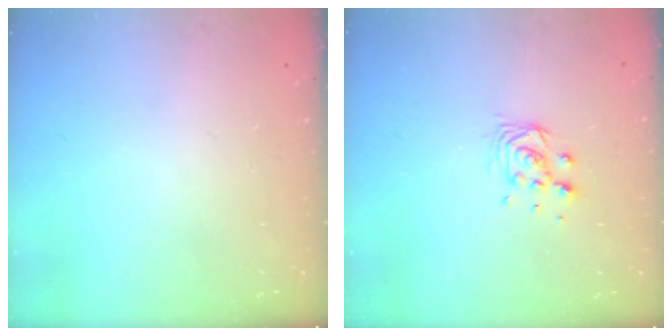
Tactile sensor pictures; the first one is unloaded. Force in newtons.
{"total": 7.0, "press": 7.0, "slide": 0.5}